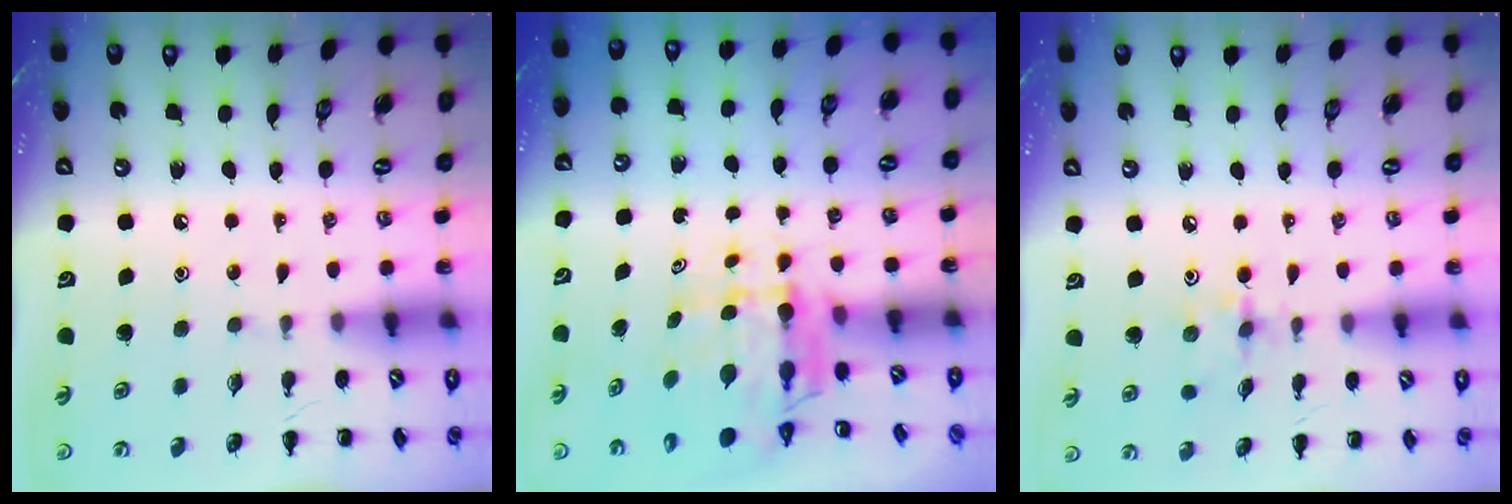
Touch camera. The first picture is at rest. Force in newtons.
{"total": 6.2, "press": 5.9, "slide": 1.9}
{"total": 2.9, "press": 2.9, "slide": 0.5}